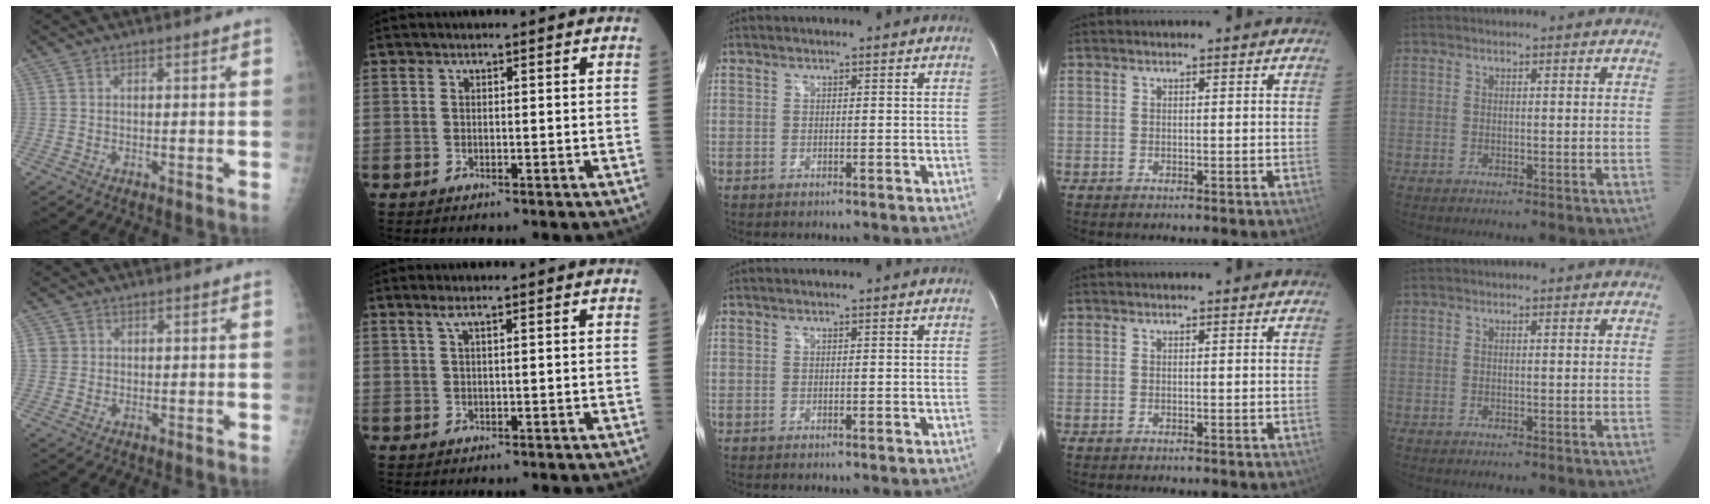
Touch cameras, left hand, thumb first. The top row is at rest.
{"thumb": {"total": 2.5, "force": [0.6, 2.4, 0.4], "torque": [0.010, 0.000, 0.010]}, "index": {"total": 1.8, "force": [1.2, 0.1, 1.3], "torque": [-0.036, 0.009, 0.026]}}